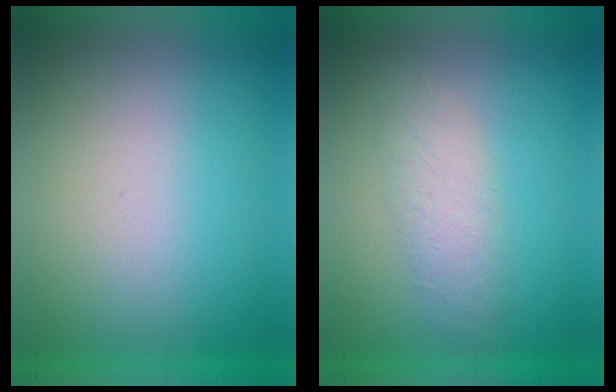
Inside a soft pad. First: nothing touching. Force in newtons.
{"total": 1.8}